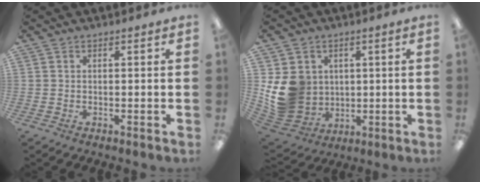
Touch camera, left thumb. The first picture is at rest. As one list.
[{"total": 12.6, "force": [1.7, 11.4, 5.0], "torque": [-0.122, -0.007, 0.041]}]